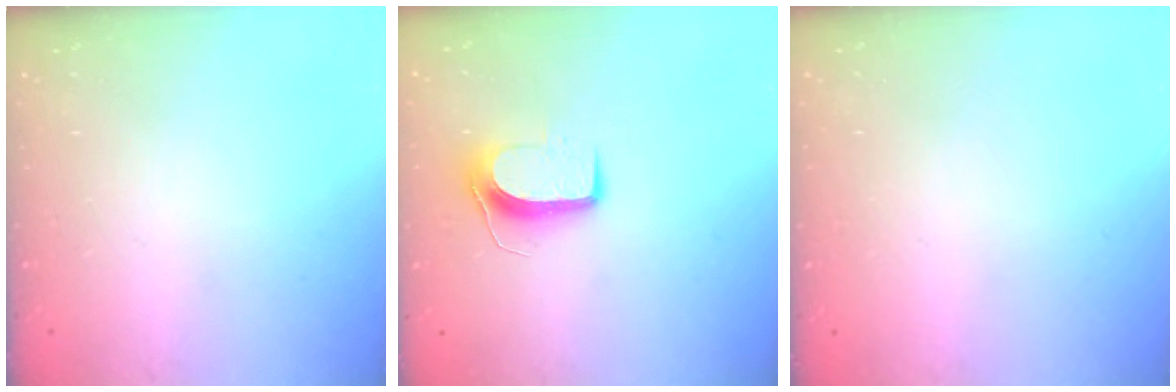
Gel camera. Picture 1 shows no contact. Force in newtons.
{"total": 8.9, "press": 8.9, "slide": 0.5}
{"total": 0.0}